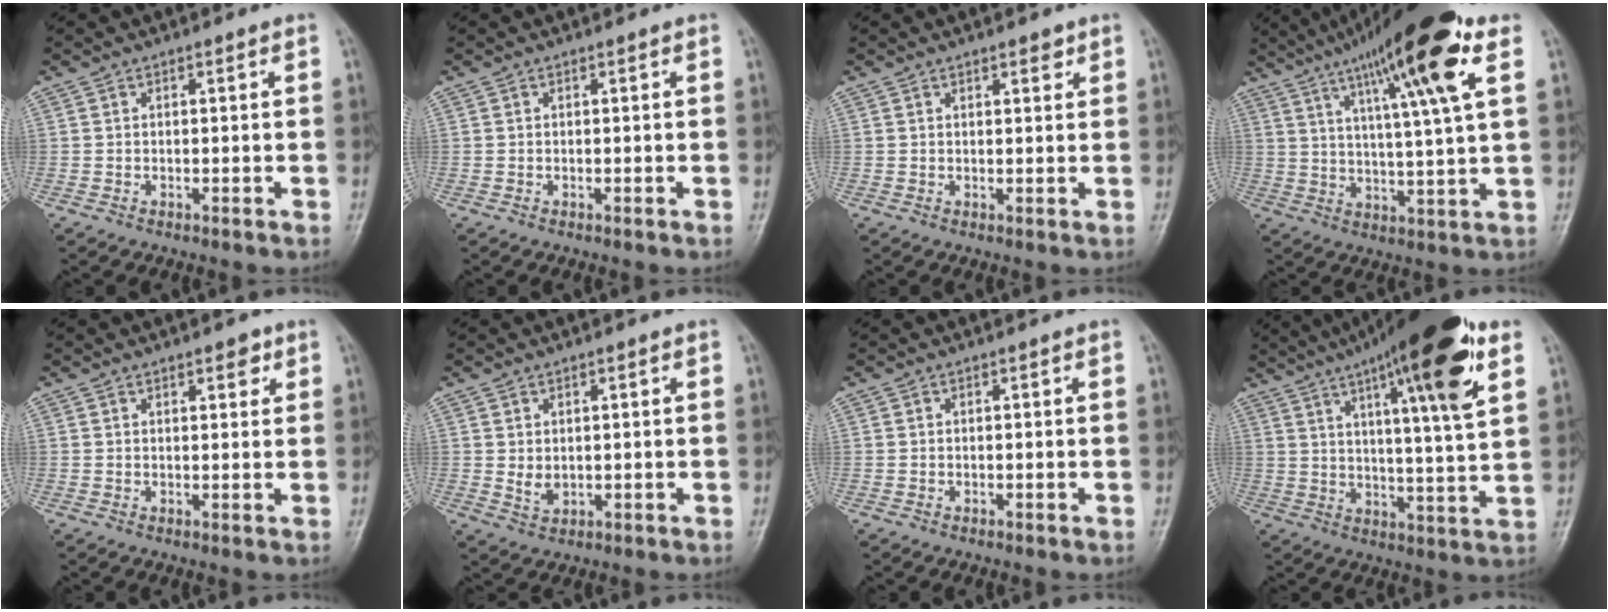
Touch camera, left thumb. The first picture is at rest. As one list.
[{"total": 0.0}, {"total": 2.1, "force": [1.4, 0.9, 1.3], "torque": [-0.010, -0.006, 0.018]}, {"total": 19.0, "force": [9.4, 2.3, 16.4], "torque": [-0.256, -0.011, 0.147]}, {"total": 2.8, "force": [1.7, 1.3, 1.8], "torque": [-0.011, -0.006, 0.021]}, {"total": 3.0, "force": [0.5, 2.0, 2.1], "torque": [-0.028, -0.010, 0.017]}, {"total": 0.0}, {"total": 21.4, "force": [9.8, 3.4, 18.7], "torque": [-0.293, 0.007, 0.148]}]